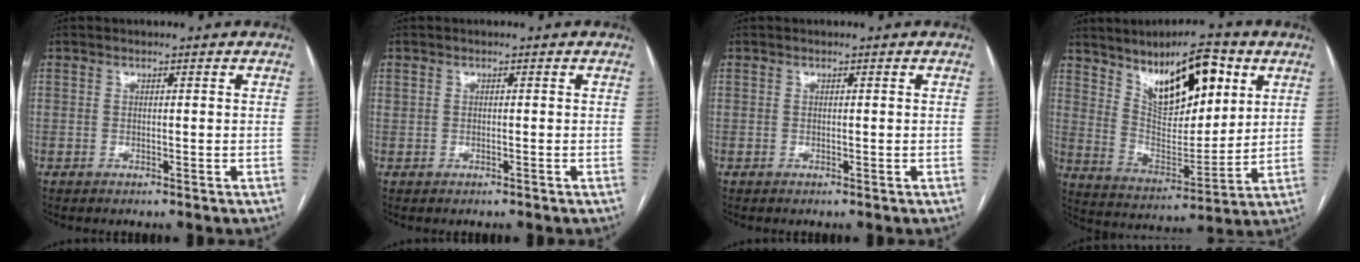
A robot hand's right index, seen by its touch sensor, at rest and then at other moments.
{"total": 0.0}
{"total": 0.0}
{"total": 15.7, "force": [8.1, 5.6, 12.2], "torque": [-0.200, 0.011, 0.147]}